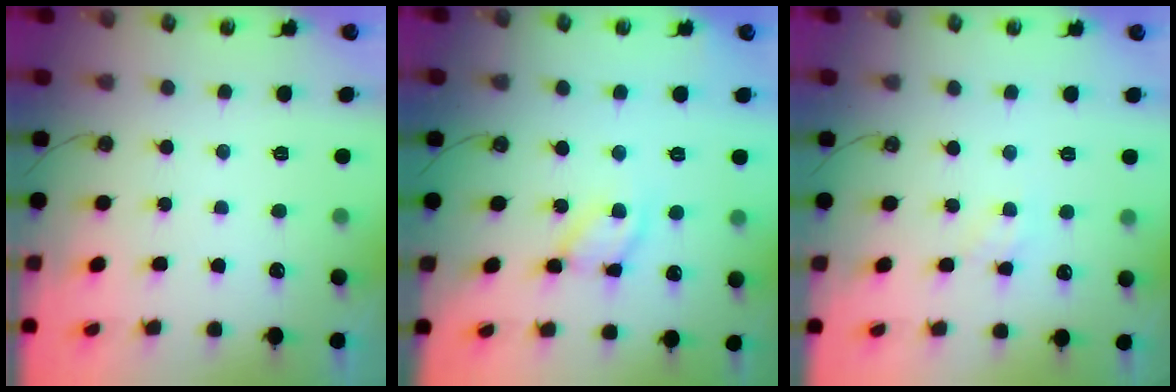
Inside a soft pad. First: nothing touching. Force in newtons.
{"total": 11.0, "press": 11.0, "slide": 0.7}
{"total": 1.9, "press": 1.9, "slide": 0.2}